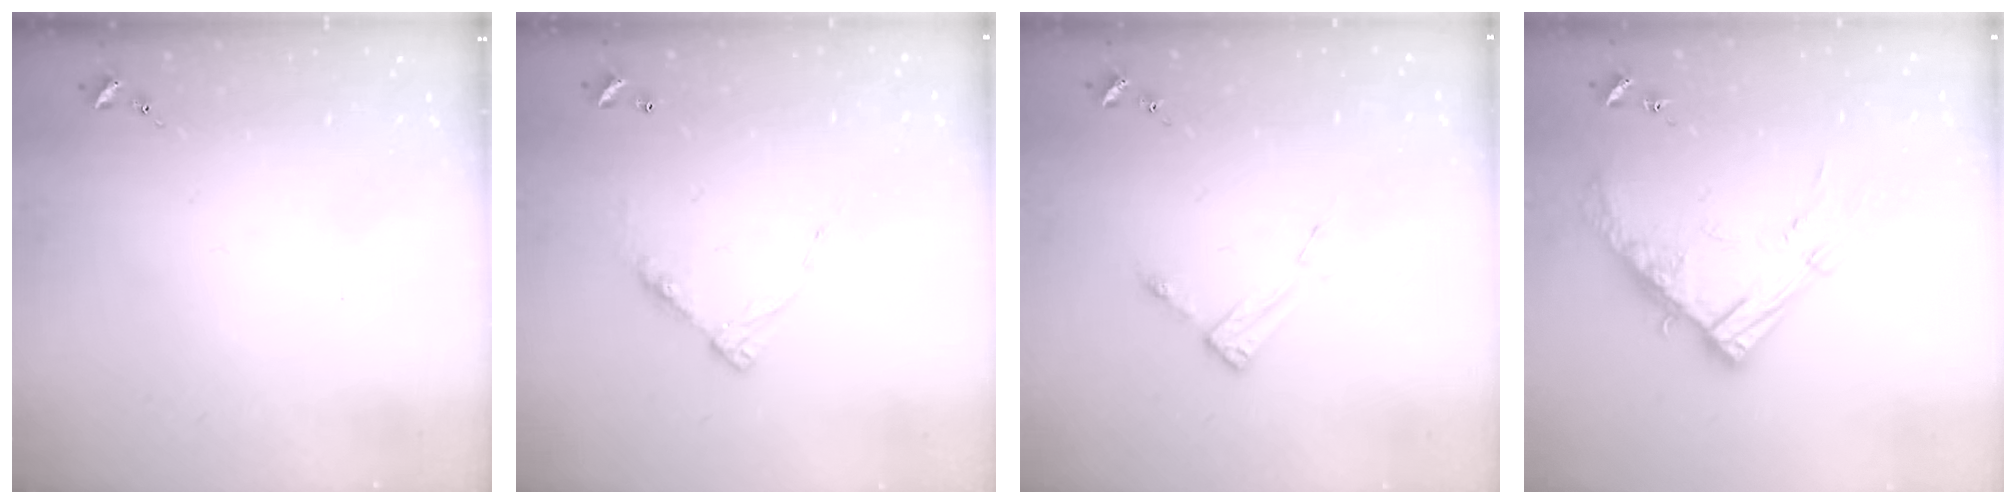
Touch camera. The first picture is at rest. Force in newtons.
{"total": 8.8, "press": 8.8, "slide": 0.5}
{"total": 4.4, "press": 4.3, "slide": 0.5}
{"total": 15.1, "press": 15.1, "slide": 1.5}